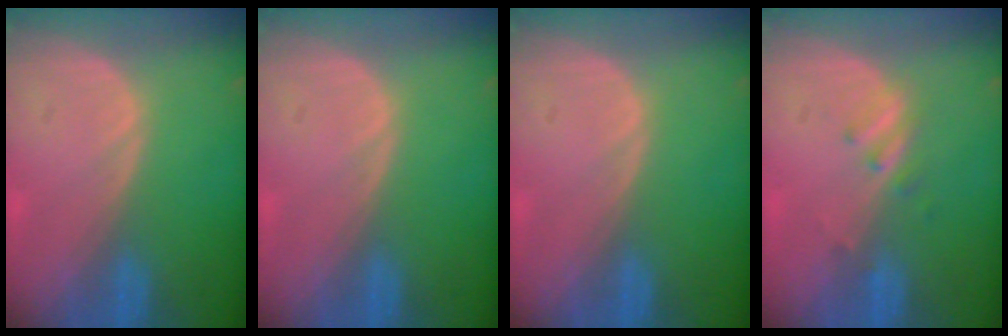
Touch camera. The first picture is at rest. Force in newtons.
{"total": 0.0}
{"total": 0.0}
{"total": 2.5, "press": 2.2, "slide": 1.2}